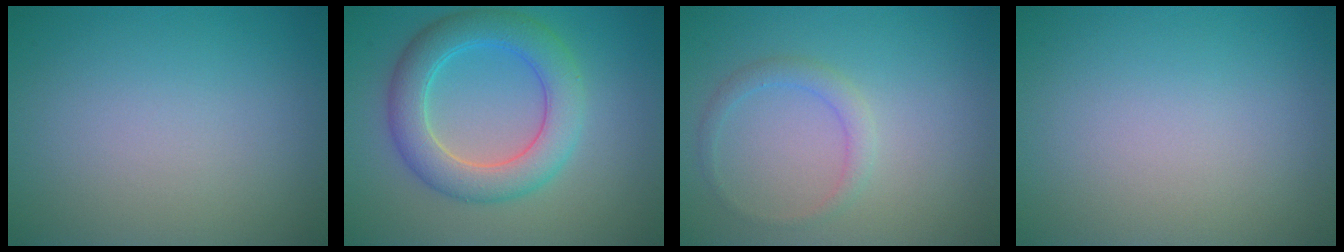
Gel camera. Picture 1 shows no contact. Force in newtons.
{"total": 5.8, "press": 5.8, "slide": 0.1}
{"total": 1.6, "press": 1.6, "slide": 0.2}
{"total": 0.0}